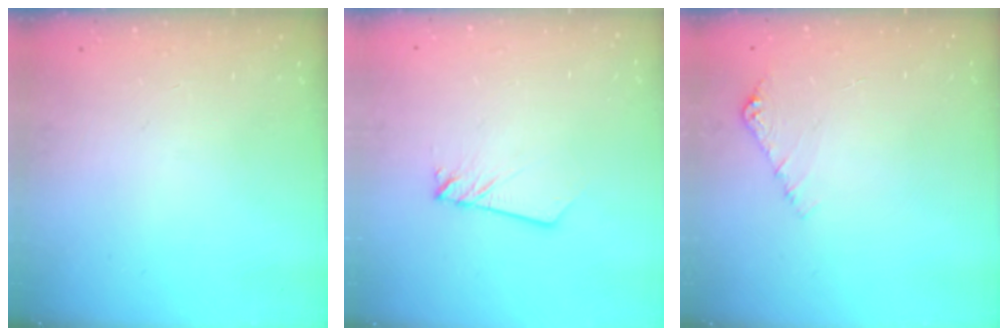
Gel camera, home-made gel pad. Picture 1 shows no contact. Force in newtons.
{"total": 1.9, "press": 1.9, "slide": 0.2}
{"total": 4.3, "press": 4.3, "slide": 0.5}